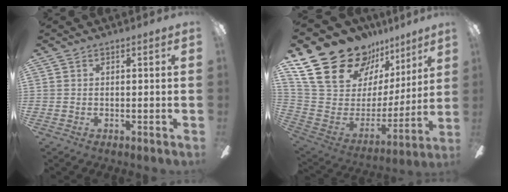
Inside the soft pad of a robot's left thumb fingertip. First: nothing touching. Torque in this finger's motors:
{"motor_torque": [2.20, 1.84, 1.02, -1.75, 0.19]}